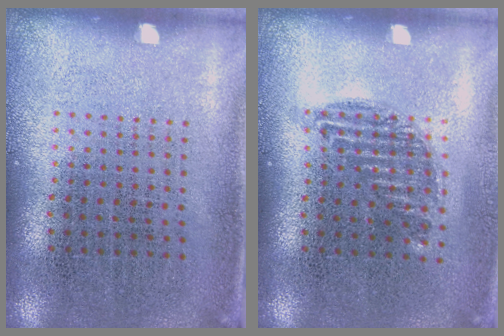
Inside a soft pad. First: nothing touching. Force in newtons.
{"total": 0.9, "press": 0.8, "slide": 0.4}